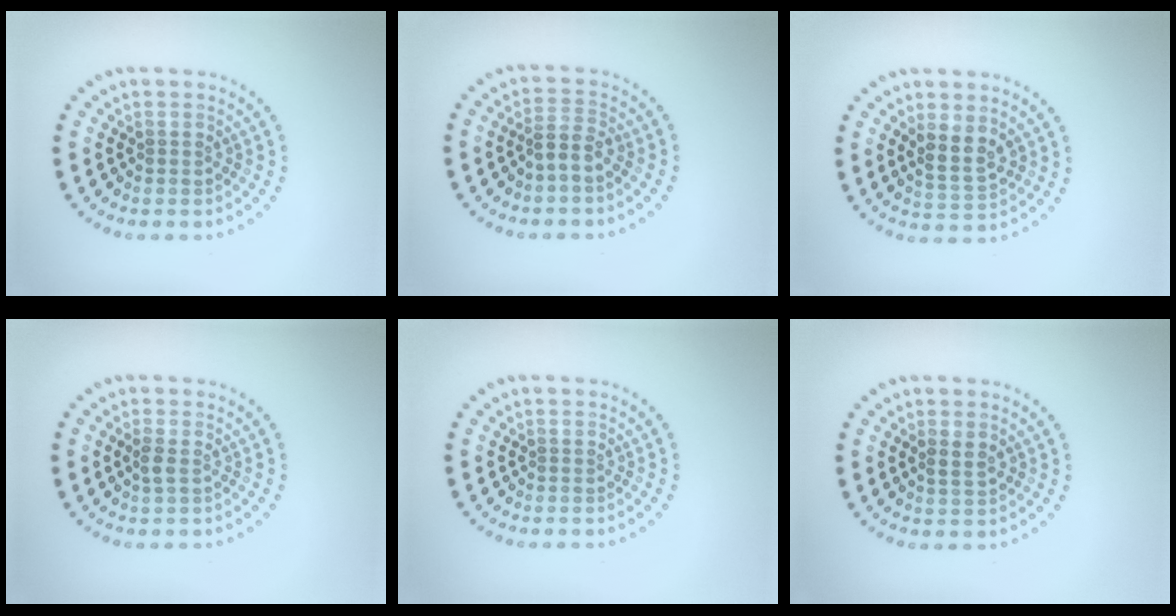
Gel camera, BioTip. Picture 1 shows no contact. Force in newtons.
{"total": 1.9, "press": 1.6, "slide": 1.0}
{"total": 2.7, "press": 2.5, "slide": 1.0}
{"total": 0.9, "press": 0.9, "slide": 0.2}
{"total": 0.0}
{"total": 0.9, "press": 0.8, "slide": 0.4}